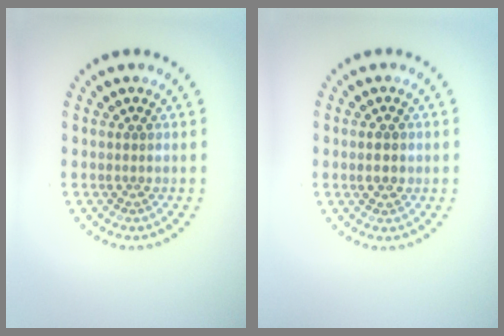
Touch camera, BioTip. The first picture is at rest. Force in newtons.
{"total": 2.1, "press": 2.1, "slide": 0.1}